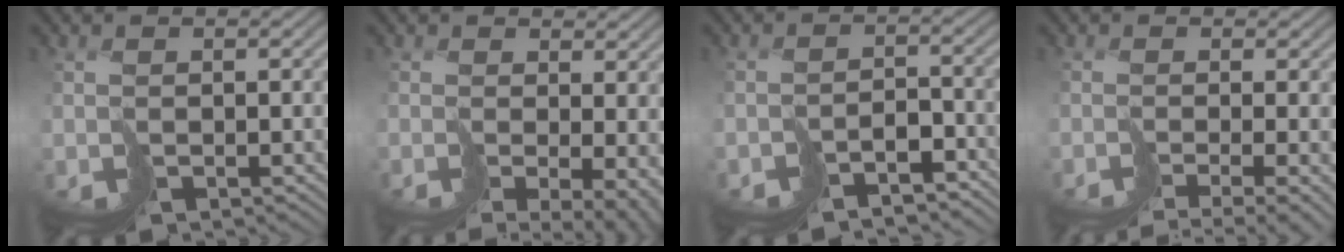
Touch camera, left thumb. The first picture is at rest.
{"total": 8.2, "force": [-2.3, 3.1, 7.2], "torque": [-0.124, -0.037, -0.004]}
{"total": 5.0, "force": [-4.7, 1.3, 1.0], "torque": [-0.003, -0.012, -0.075]}
{"total": 6.0, "force": [-4.3, 0.7, 4.1], "torque": [-0.058, -0.019, -0.038]}